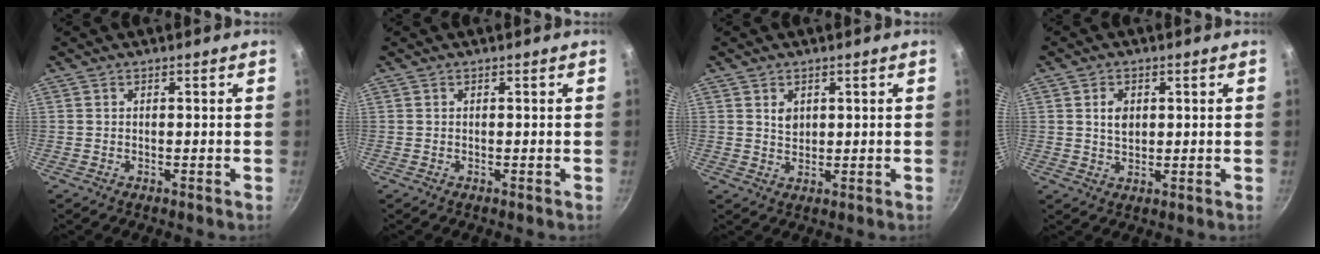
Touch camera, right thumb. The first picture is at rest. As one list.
[{"total": 0.0}, {"total": 2.7, "force": [1.0, 2.0, 1.5], "torque": [-0.017, -0.005, 0.018]}, {"total": 3.9, "force": [0.9, 2.7, 2.6], "torque": [-0.035, -0.002, 0.017]}]